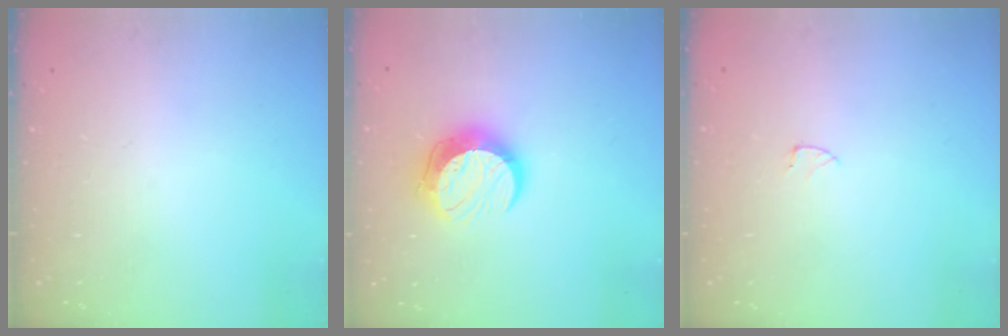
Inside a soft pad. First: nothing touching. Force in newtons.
{"total": 11.1, "press": 11.0, "slide": 0.7}
{"total": 2.6, "press": 2.6, "slide": 0.2}